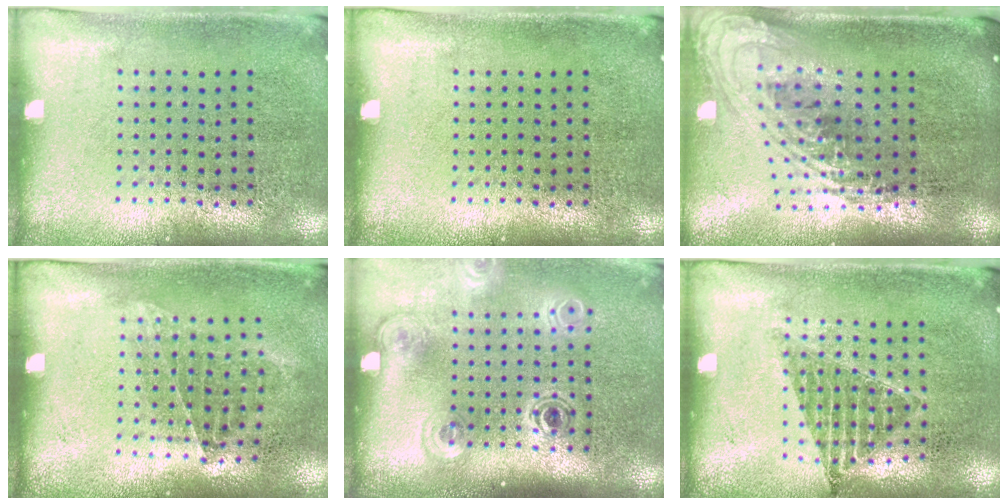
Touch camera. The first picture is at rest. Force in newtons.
{"total": 0.0}
{"total": 2.3, "press": 1.7, "slide": 1.6}
{"total": 0.9, "press": 0.8, "slide": 0.5}
{"total": 1.9, "press": 1.3, "slide": 1.4}
{"total": 1.0, "press": 0.9, "slide": 0.4}